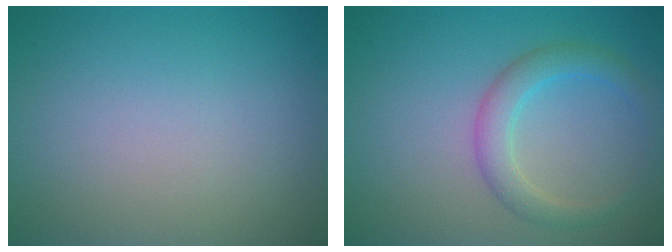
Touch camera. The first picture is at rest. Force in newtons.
{"total": 3.0, "press": 3.0, "slide": 0.1}